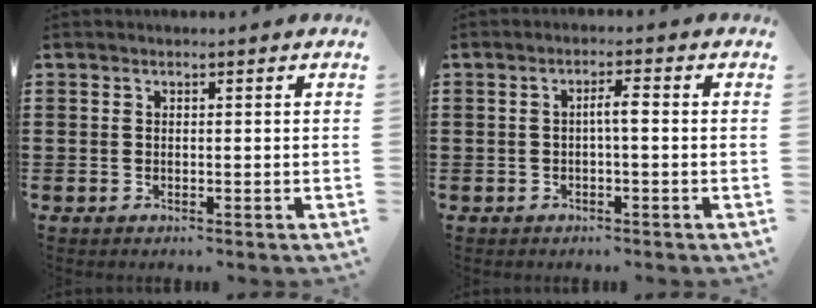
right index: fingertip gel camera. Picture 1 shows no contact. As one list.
[{"total": 2.4, "force": [-0.3, 0.3, 2.3], "torque": [-0.044, 0.004, -0.008]}]